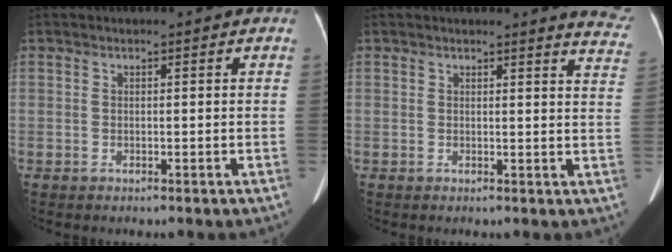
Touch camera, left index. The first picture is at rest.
{"total": 6.7, "force": [6.5, 0.2, 1.3], "torque": [0.004, -0.052, 0.037]}